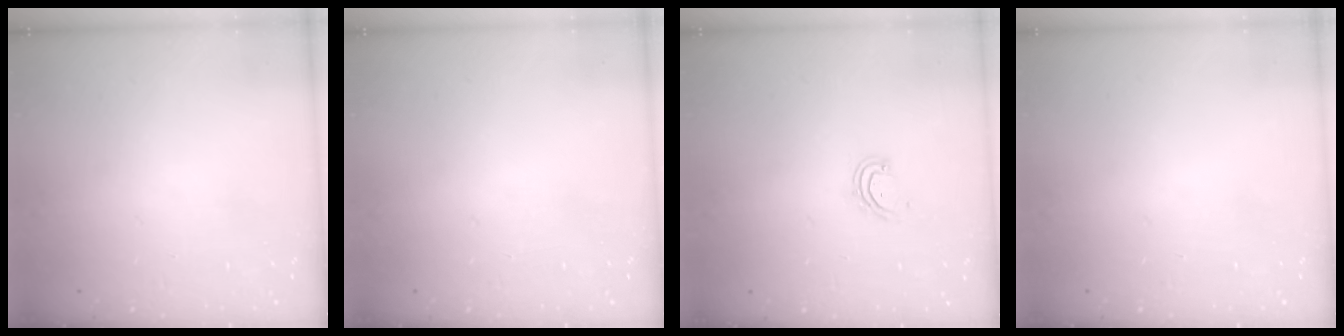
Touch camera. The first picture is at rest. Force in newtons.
{"total": 0.0}
{"total": 4.1, "press": 4.1, "slide": 0.3}
{"total": 0.0}